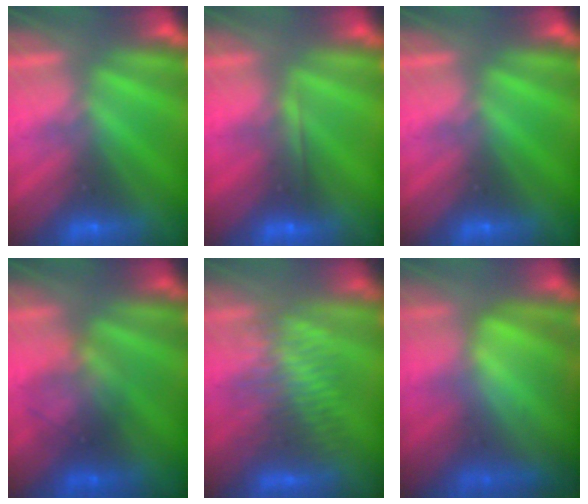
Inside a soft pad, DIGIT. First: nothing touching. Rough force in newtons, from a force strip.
{"total": 2.0}
{"total": 0.0}
{"total": 1.7}
{"total": 3.4}
{"total": 7.8}